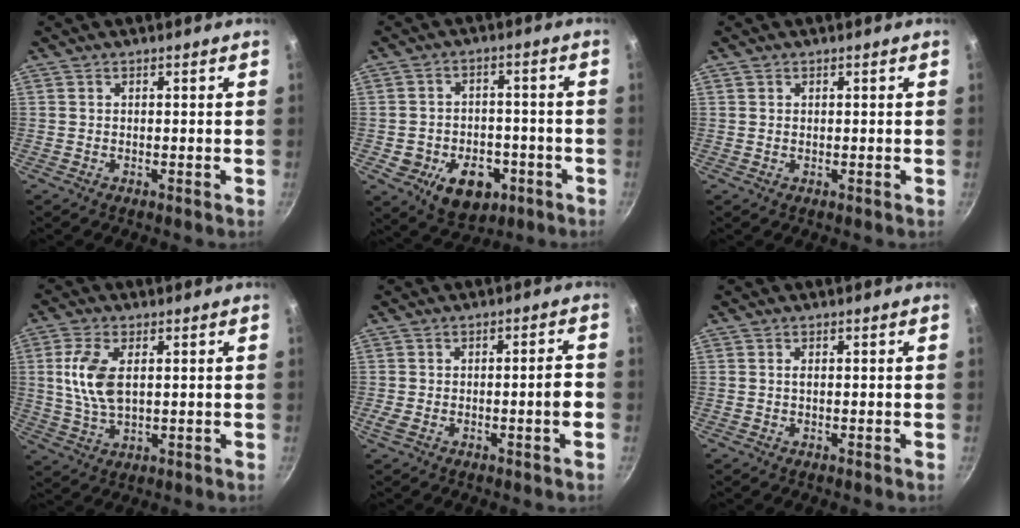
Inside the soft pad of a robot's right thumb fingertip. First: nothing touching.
{"total": 11.3, "force": [-4.2, 7.9, 6.8], "torque": [-0.076, 0.019, -0.051]}
{"total": 0.6, "force": [0.2, 0.5, 0.2], "torque": [-0.004, 0.002, 0.003]}
{"total": 9.1, "force": [1.7, 4.8, 7.6], "torque": [-0.150, -0.003, 0.035]}
{"total": 4.9, "force": [-1.2, 0.7, 4.7], "torque": [-0.073, 0.016, -0.017]}
{"total": 0.6, "force": [0.1, 0.2, 0.5], "torque": [-0.010, 0.001, 0.001]}